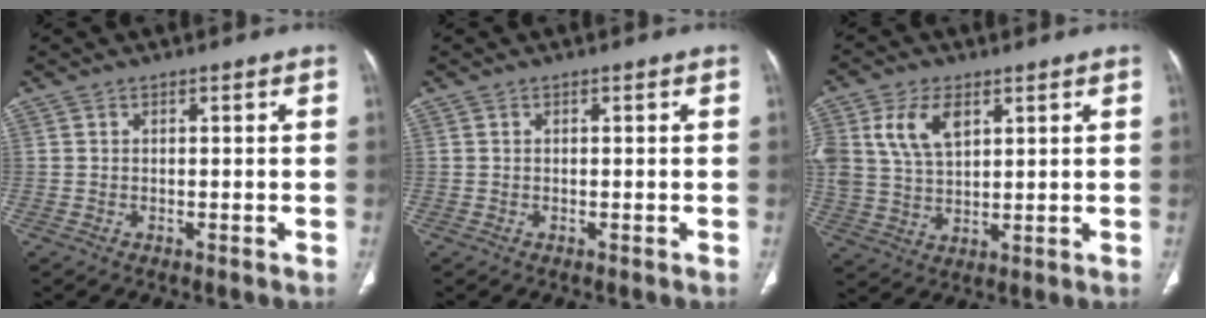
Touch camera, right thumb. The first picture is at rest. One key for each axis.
{"total": 0.0}
{"total": 9.9, "fx": 4.0, "fy": 5.8, "fz": 6.9, "tx": -0.133, "ty": -0.004, "tz": 0.083}